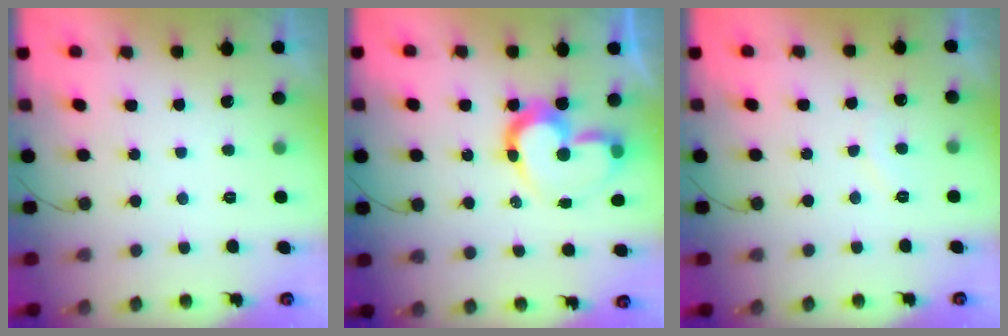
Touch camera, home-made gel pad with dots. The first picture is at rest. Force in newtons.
{"total": 12.7, "press": 12.6, "slide": 1.5}
{"total": 5.6, "press": 5.6, "slide": 0.3}